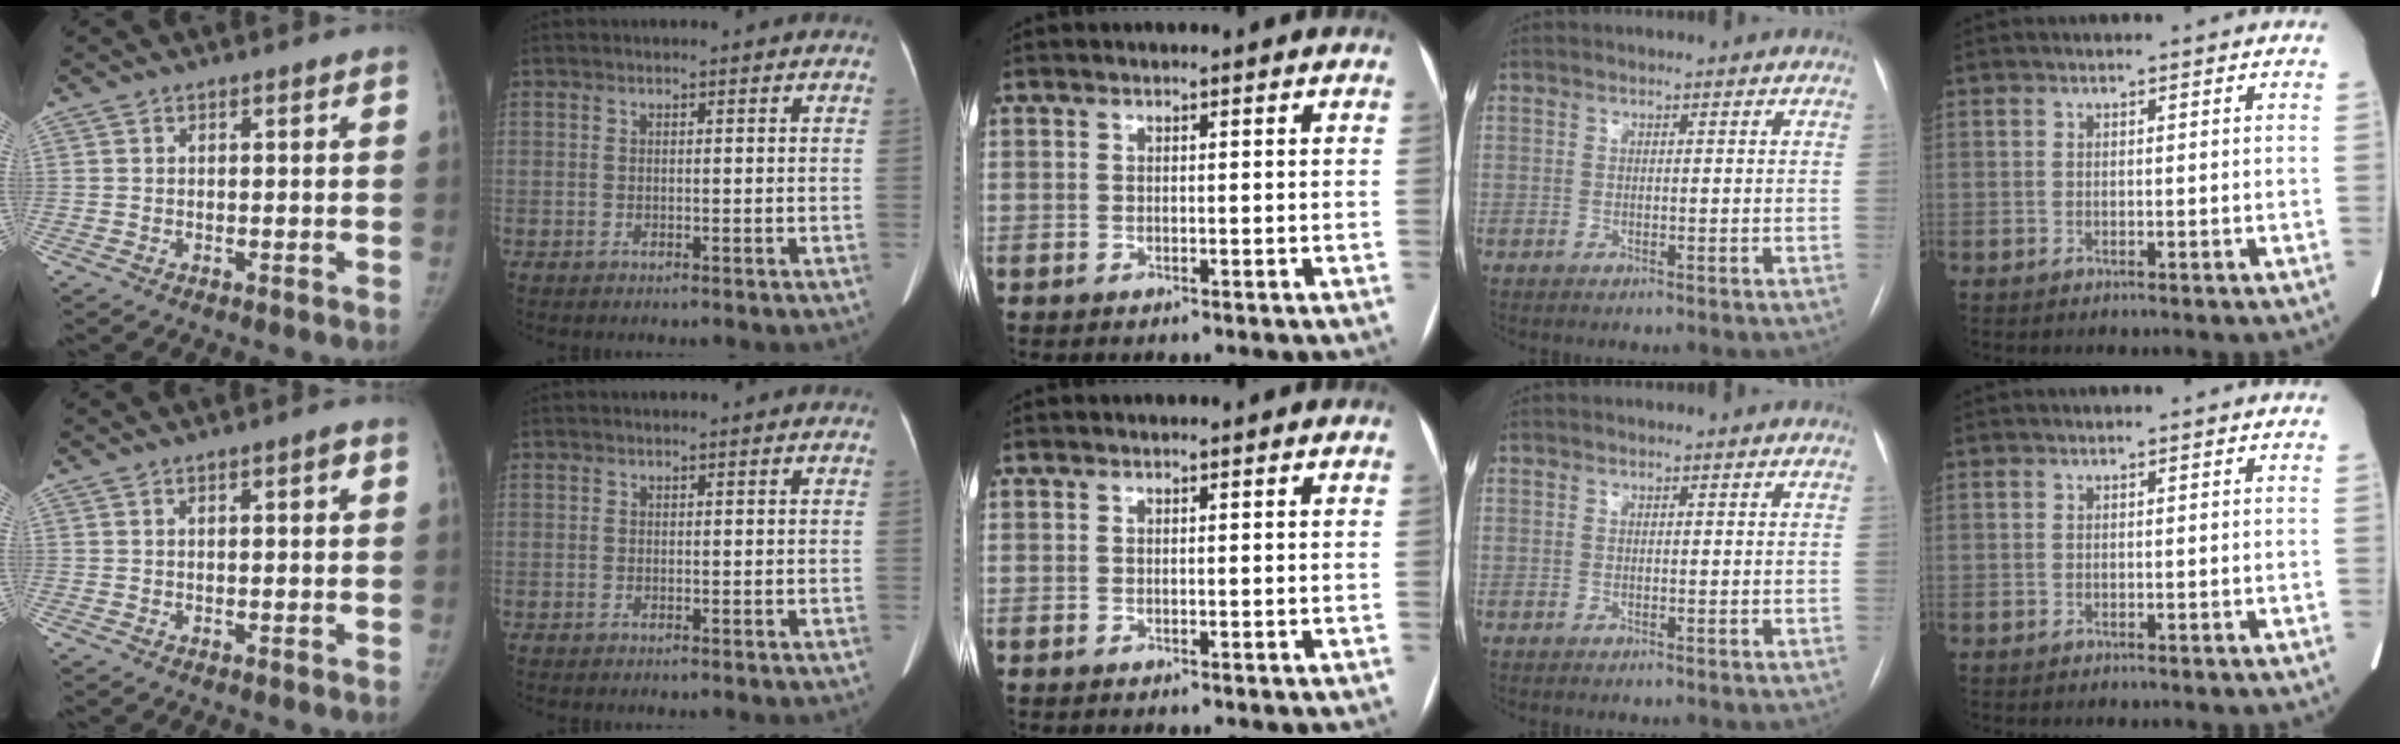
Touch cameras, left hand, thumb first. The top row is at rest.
{"thumb": {"total": 1.7, "force": [0.5, 0.5, 1.5], "torque": [-0.019, 0.002, 0.006]}}